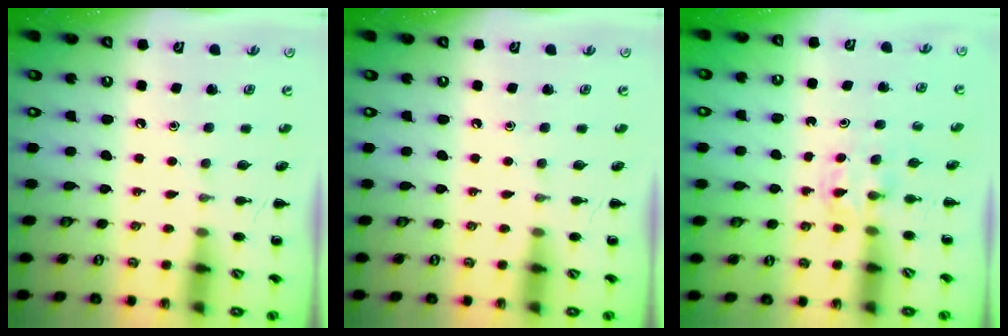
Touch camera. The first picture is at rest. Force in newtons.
{"total": 0.0}
{"total": 2.7, "press": 2.5, "slide": 1.0}